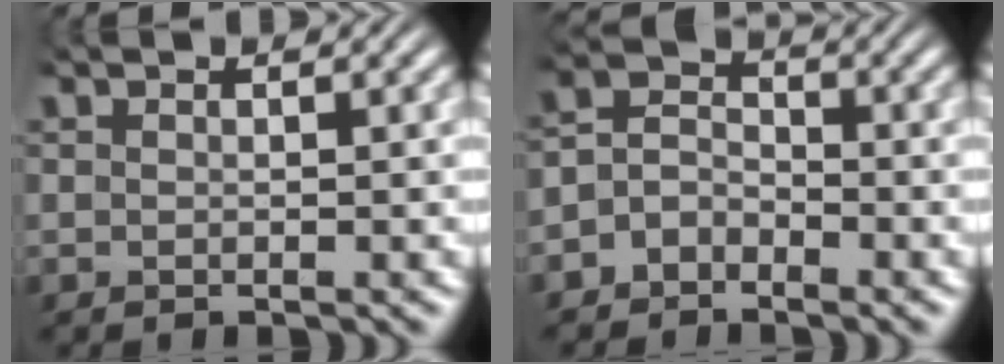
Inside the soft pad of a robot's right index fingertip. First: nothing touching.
{"total": 4.2, "force": [-1.8, 3.6, 1.4], "torque": [-0.024, -0.002, -0.042]}